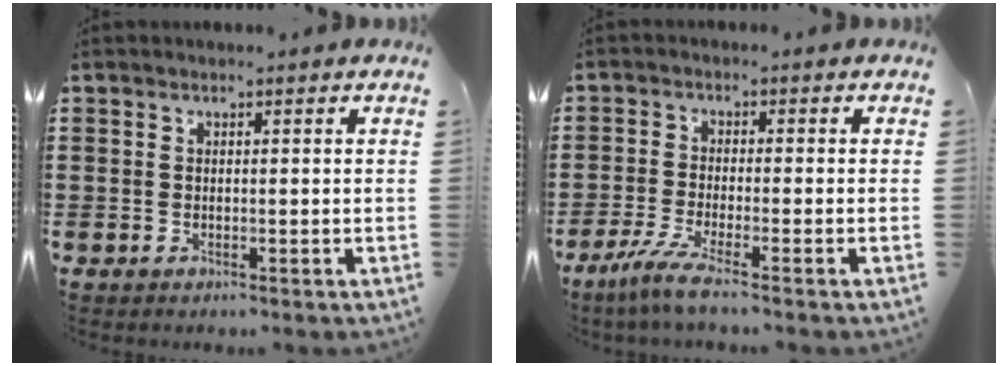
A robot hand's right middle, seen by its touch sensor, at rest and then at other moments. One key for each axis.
{"total": 3.5, "fx": -2.2, "fy": 0.0, "fz": 2.7, "tx": -0.068, "ty": -0.015, "tz": -0.044}